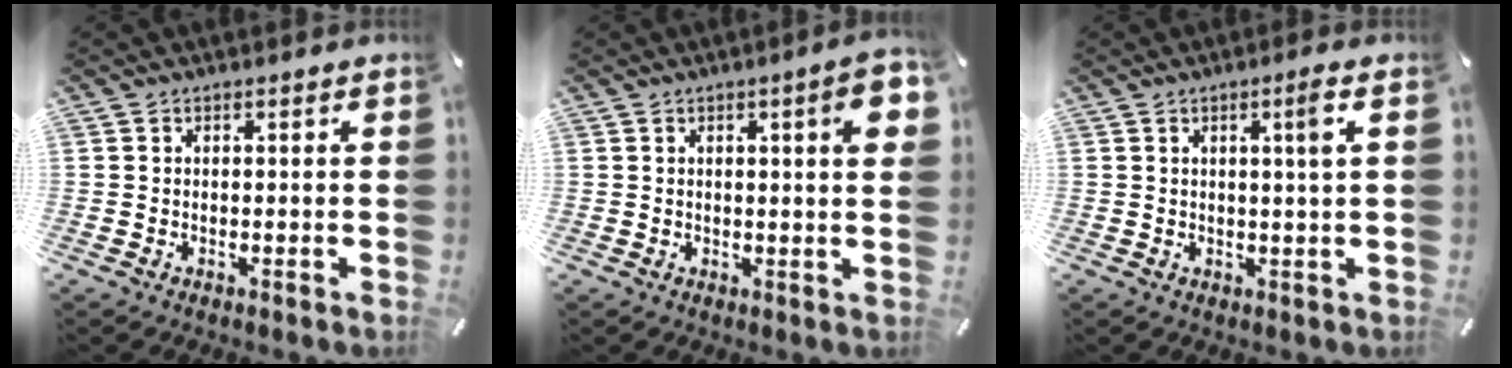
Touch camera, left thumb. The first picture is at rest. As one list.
[{"total": 6.8, "force": [1.9, 1.3, 6.4], "torque": [-0.096, -0.003, 0.027]}, {"total": 4.3, "force": [1.5, -0.2, 4.0], "torque": [-0.071, -0.006, 0.019]}]